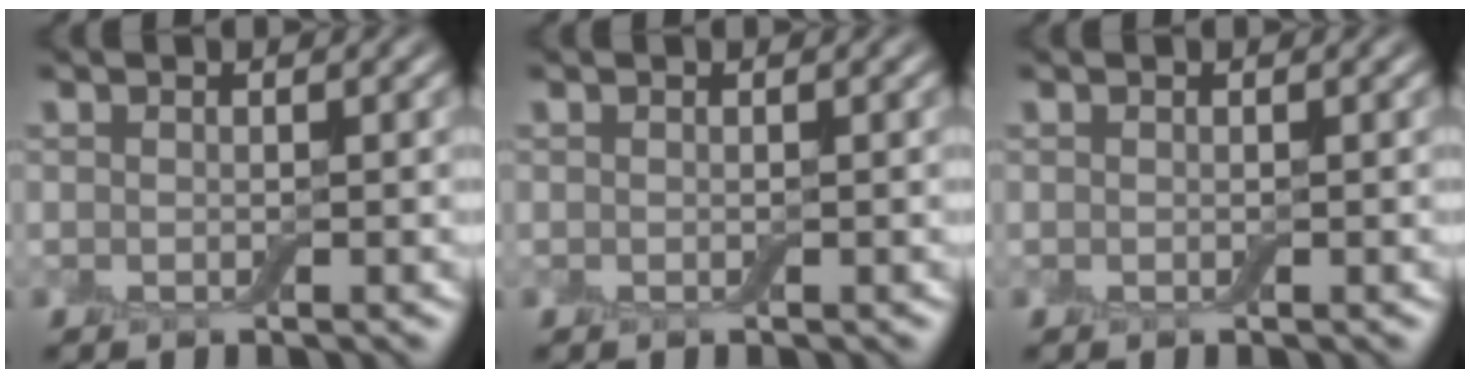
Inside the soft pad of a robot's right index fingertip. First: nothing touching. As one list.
[{"total": 0.0}, {"total": 0.0}]